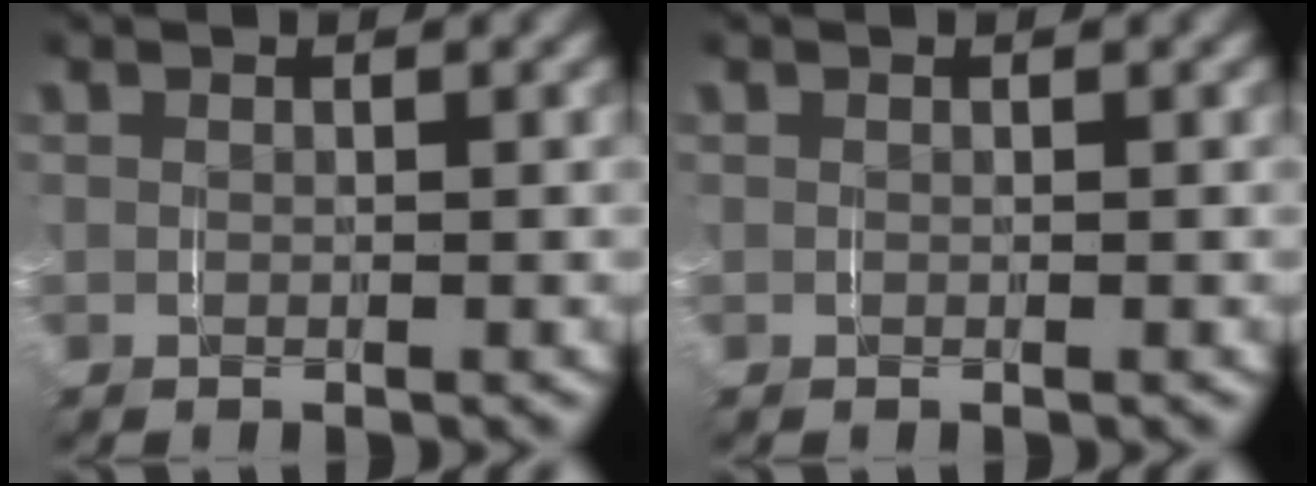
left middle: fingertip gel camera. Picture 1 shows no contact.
{"total": 0.0}